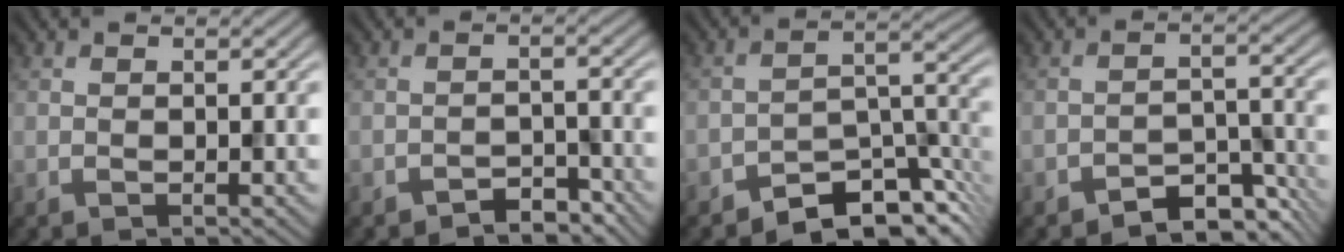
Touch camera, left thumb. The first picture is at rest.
{"total": 2.9, "force": [-2.5, 1.0, 1.0], "torque": [-0.012, 0.006, -0.045]}
{"total": 8.9, "force": [-7.1, 3.3, 4.1], "torque": [-0.042, 0.002, -0.135]}
{"total": 5.3, "force": [-4.2, 2.2, 2.4], "torque": [-0.030, 0.000, -0.070]}